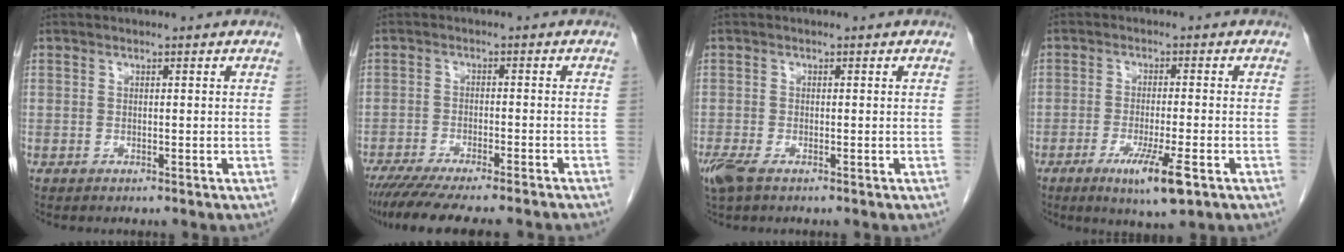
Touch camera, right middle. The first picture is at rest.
{"total": 14.8, "force": [-12.8, 0.9, 7.4], "torque": [-0.113, -0.035, -0.186]}
{"total": 3.3, "force": [-2.1, 1.1, 2.3], "torque": [-0.058, -0.011, -0.037]}
{"total": 7.4, "force": [-3.7, 0.4, 6.4], "torque": [-0.116, -0.020, -0.057]}